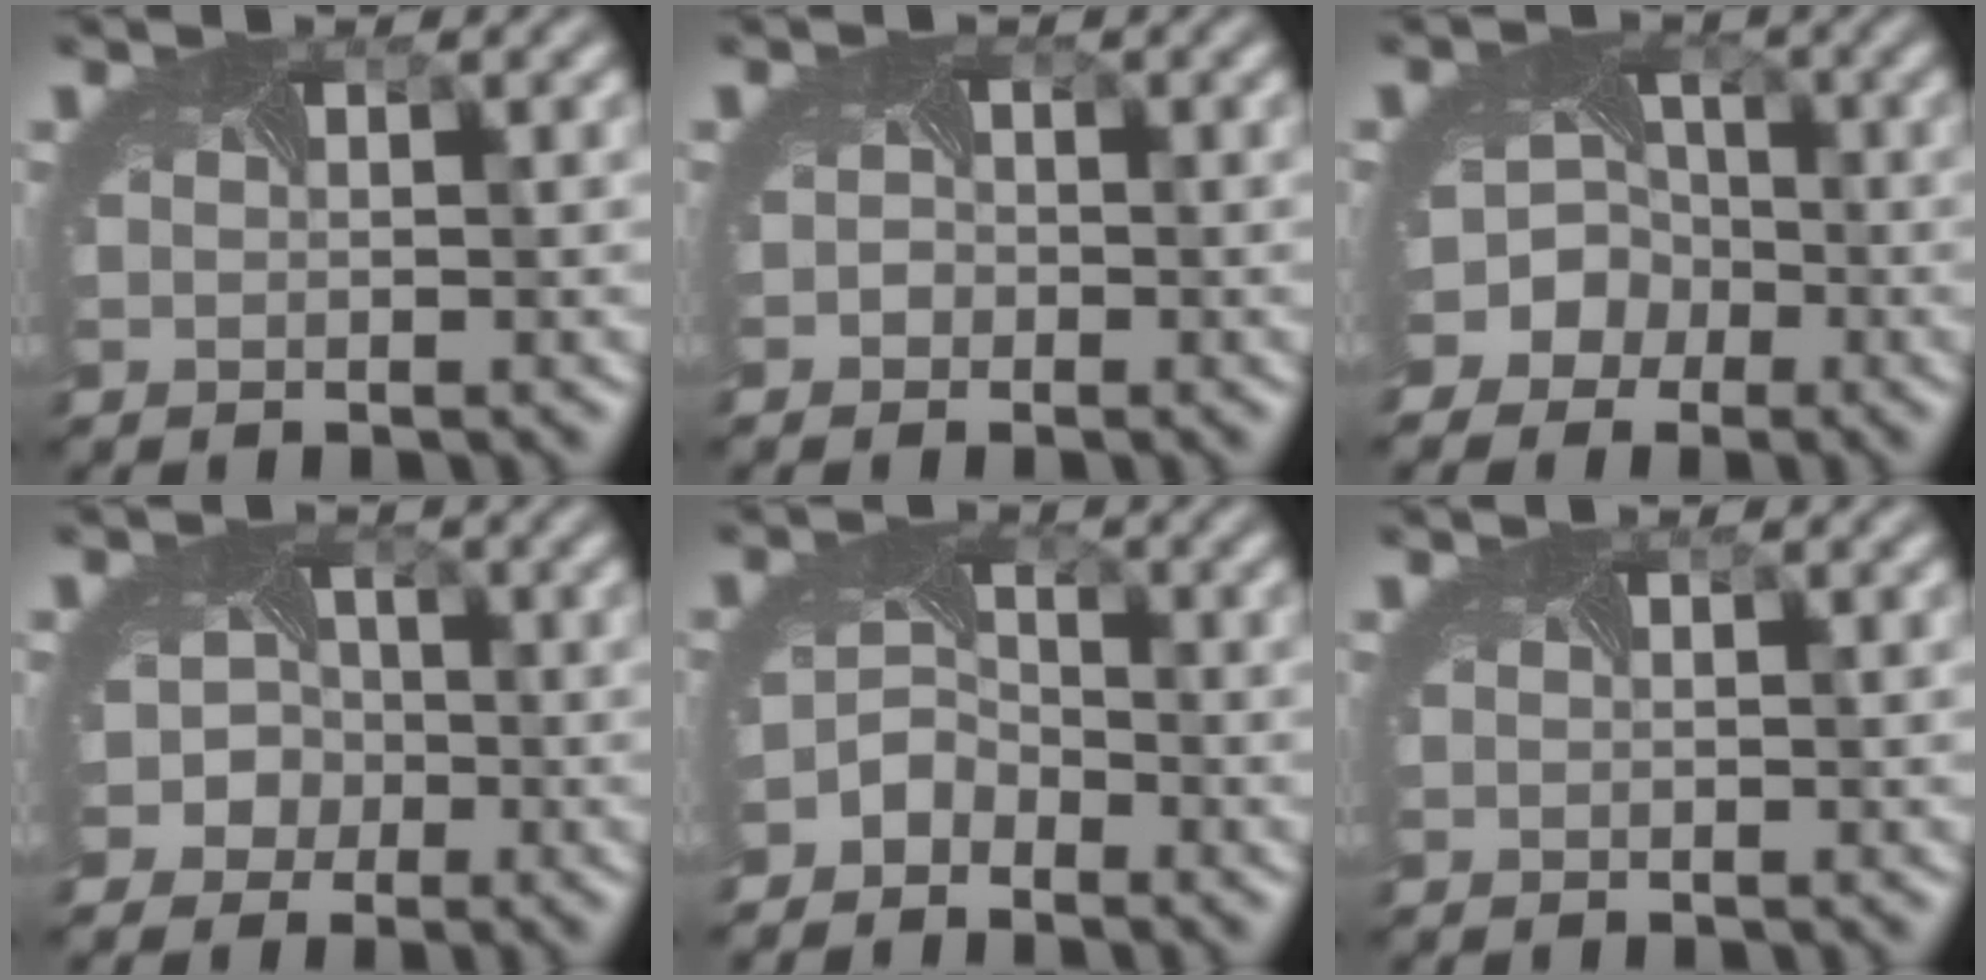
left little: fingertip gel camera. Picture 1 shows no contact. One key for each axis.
{"total": 1.4, "fx": -0.3, "fy": 1.3, "fz": 0.4, "tx": 0.004, "ty": -0.003, "tz": -0.013}
{"total": 8.5, "fx": -3.3, "fy": 7.4, "fz": 2.3, "tx": -0.042, "ty": -0.001, "tz": -0.077}
{"total": 4.9, "fx": -1.3, "fy": 4.4, "fz": 1.5, "tx": -0.008, "ty": 0.010, "tz": -0.038}
{"total": 2.5, "fx": -2.0, "fy": 1.4, "fz": 0.4, "tx": -0.016, "ty": -0.003, "tz": -0.046}
{"total": 0.0}